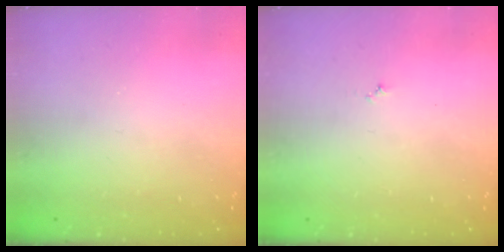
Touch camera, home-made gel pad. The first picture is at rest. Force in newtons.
{"total": 3.0, "press": 2.9, "slide": 0.3}